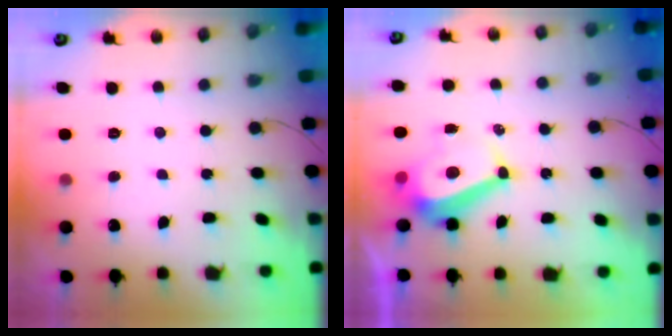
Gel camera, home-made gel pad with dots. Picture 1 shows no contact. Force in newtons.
{"total": 7.8, "press": 7.8, "slide": 0.5}